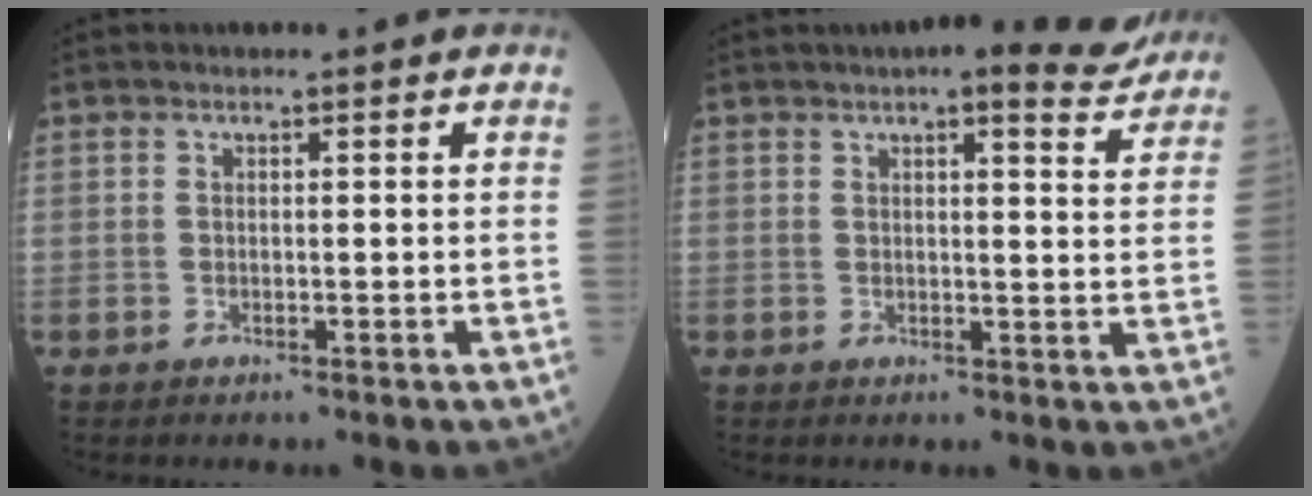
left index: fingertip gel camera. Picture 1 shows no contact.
{"total": 8.8, "force": [7.7, 1.3, 4.0], "torque": [-0.047, -0.001, 0.079]}